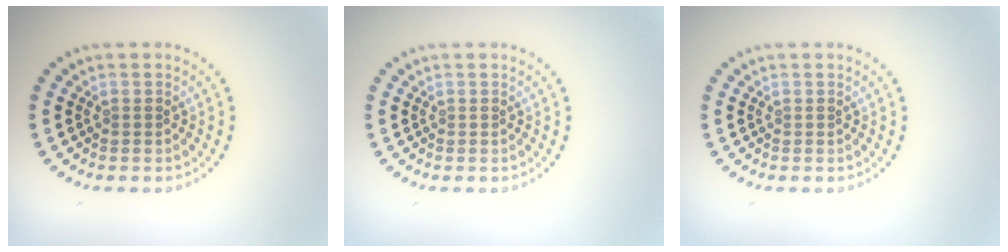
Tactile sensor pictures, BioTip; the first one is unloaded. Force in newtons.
{"total": 0.0}
{"total": 0.0}